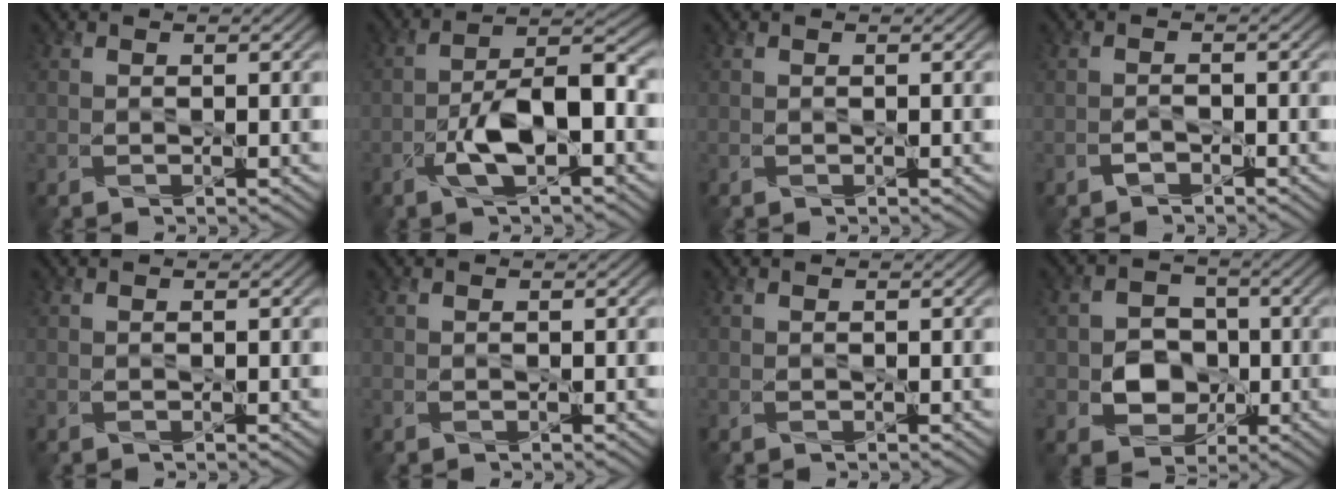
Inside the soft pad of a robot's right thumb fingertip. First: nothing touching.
{"total": 8.4, "force": [-3.1, 3.2, 7.1], "torque": [-0.127, 0.016, -0.060]}
{"total": 0.0}
{"total": 1.1, "force": [-0.9, 0.4, 0.3], "torque": [-0.006, 0.002, -0.016]}
{"total": 0.0}
{"total": 0.0}
{"total": 0.0}
{"total": 5.3, "force": [-1.1, 4.6, 2.4], "torque": [-0.043, -0.001, -0.030]}